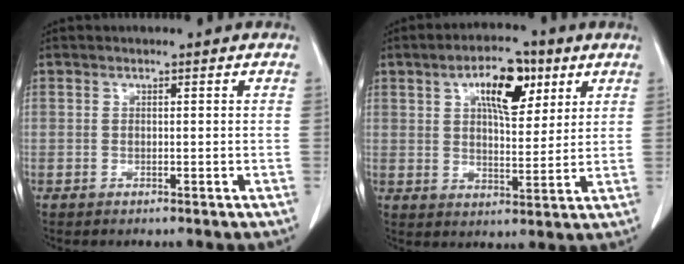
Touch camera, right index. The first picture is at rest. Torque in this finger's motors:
{"motor_torque": [0.23, 0.27, 0.18, 0.10]}